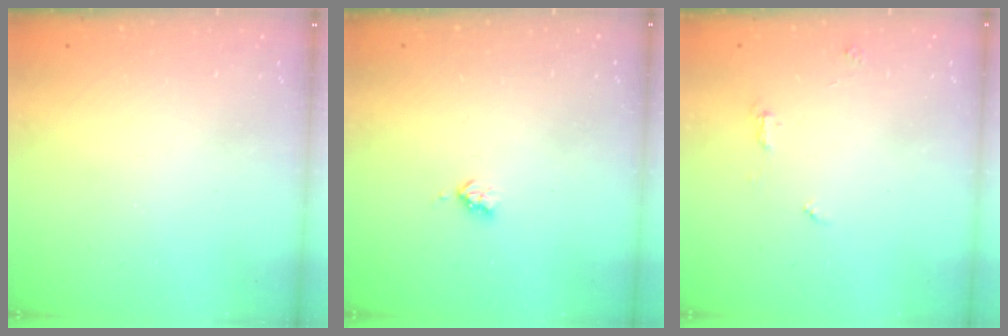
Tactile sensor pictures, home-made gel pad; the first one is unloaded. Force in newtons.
{"total": 2.9, "press": 2.9, "slide": 0.5}
{"total": 5.6, "press": 5.6, "slide": 0.4}